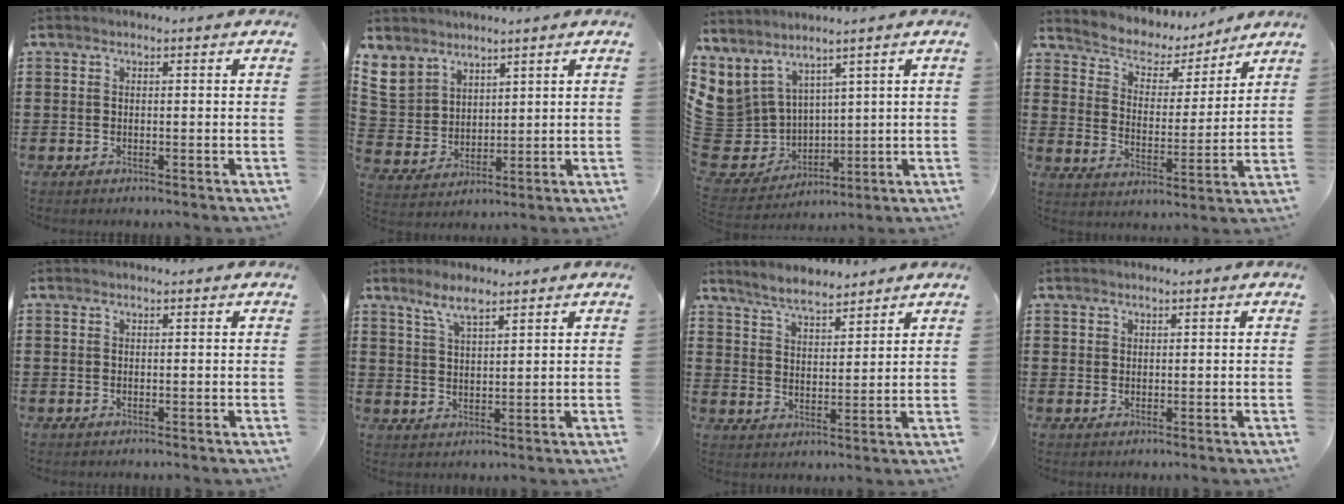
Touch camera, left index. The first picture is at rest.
{"total": 6.5, "force": [4.5, 4.6, 0.8], "torque": [-0.058, -0.015, 0.086]}
{"total": 7.0, "force": [3.5, 6.0, 0.6], "torque": [-0.083, -0.040, 0.072]}
{"total": 5.1, "force": [4.7, 1.9, 0.6], "torque": [-0.043, -0.032, 0.077]}
{"total": 0.0}
{"total": 4.3, "force": [3.2, 1.0, 2.8], "torque": [-0.063, 0.003, 0.057]}
{"total": 5.0, "force": [4.8, 0.8, 1.3], "torque": [-0.041, -0.007, 0.089]}
{"total": 1.1, "force": [0.8, 0.7, 0.0], "torque": [-0.004, 0.001, 0.018]}